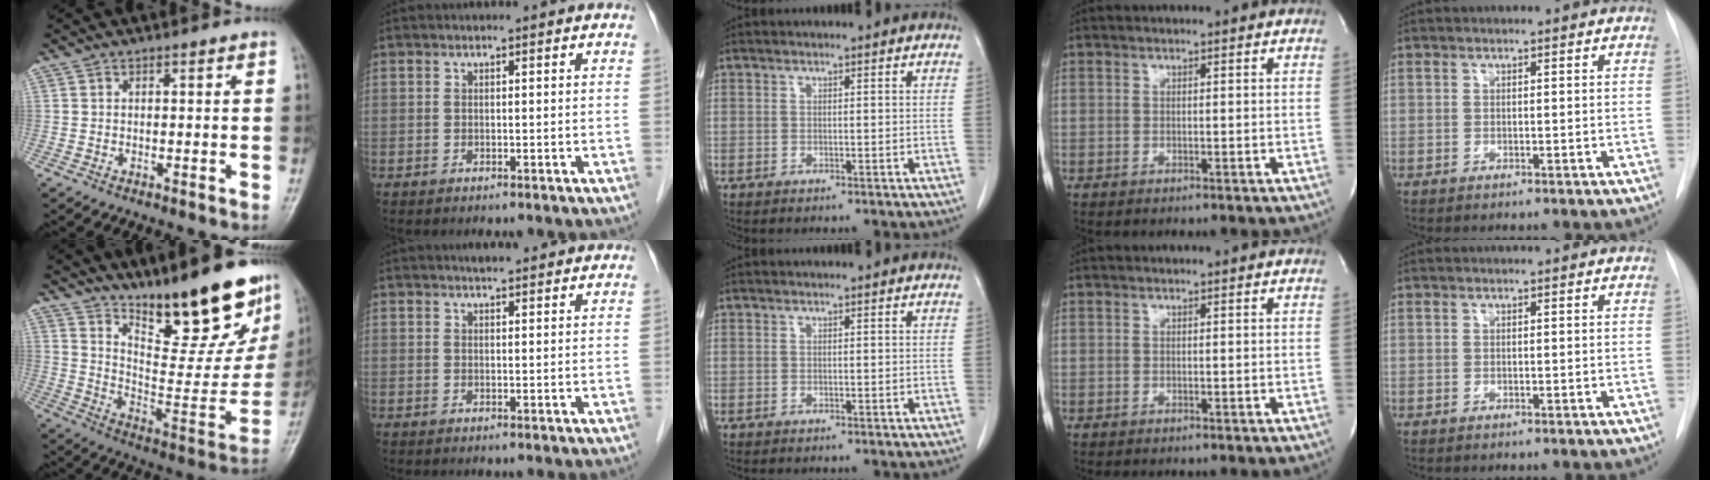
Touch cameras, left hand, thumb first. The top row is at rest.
{"thumb": {"total": 25.1, "force": [18.0, 7.5, 15.8], "torque": [-0.188, -0.108, 0.271]}, "index": {"total": 4.2, "force": [3.7, 1.1, 1.7], "torque": [-0.016, 0.015, 0.054]}}